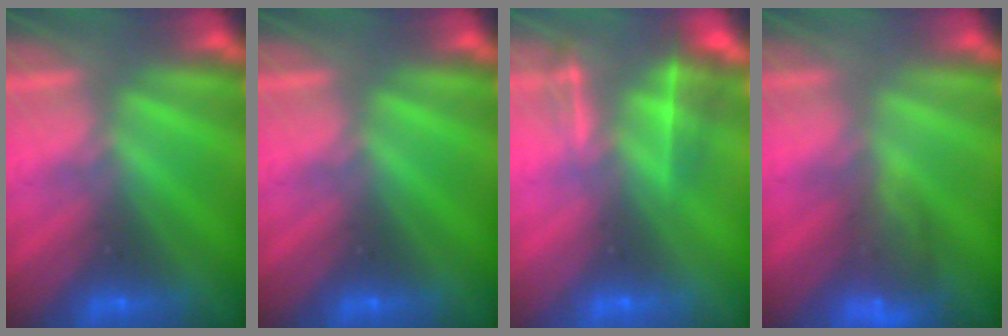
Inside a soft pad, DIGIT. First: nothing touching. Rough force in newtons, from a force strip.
{"total": 0.0}
{"total": 4.6}
{"total": 5.8}